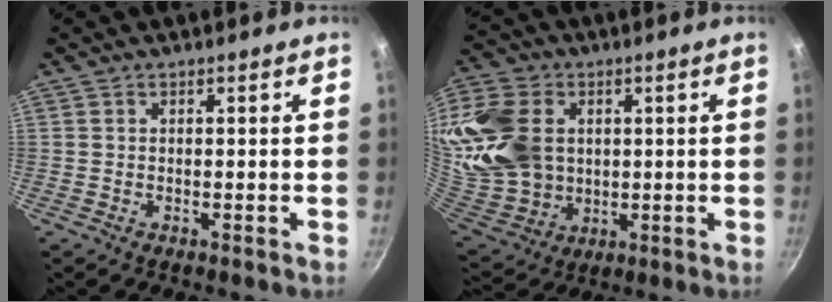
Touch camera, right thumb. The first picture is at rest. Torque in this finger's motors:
{"motor_torque": [-0.39, 2.41, 1.48, 0.52, 0.48]}